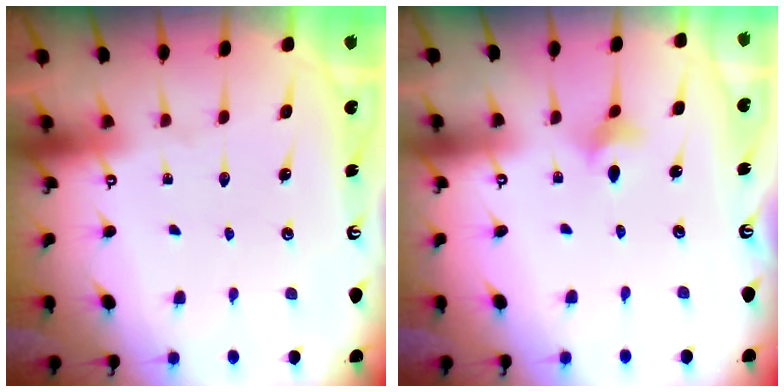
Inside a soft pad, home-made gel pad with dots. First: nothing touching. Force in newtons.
{"total": 2.9, "press": 2.9, "slide": 0.6}